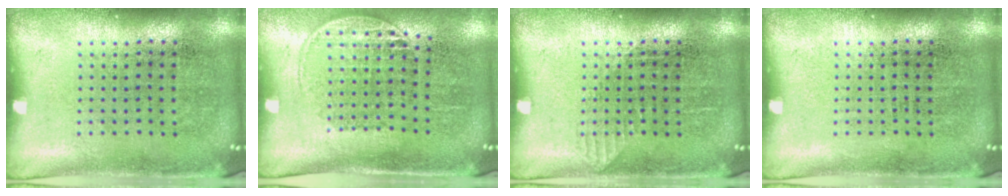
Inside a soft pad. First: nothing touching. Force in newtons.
{"total": 1.6, "press": 1.3, "slide": 0.9}
{"total": 0.6, "press": 0.5, "slide": 0.2}
{"total": 0.0}